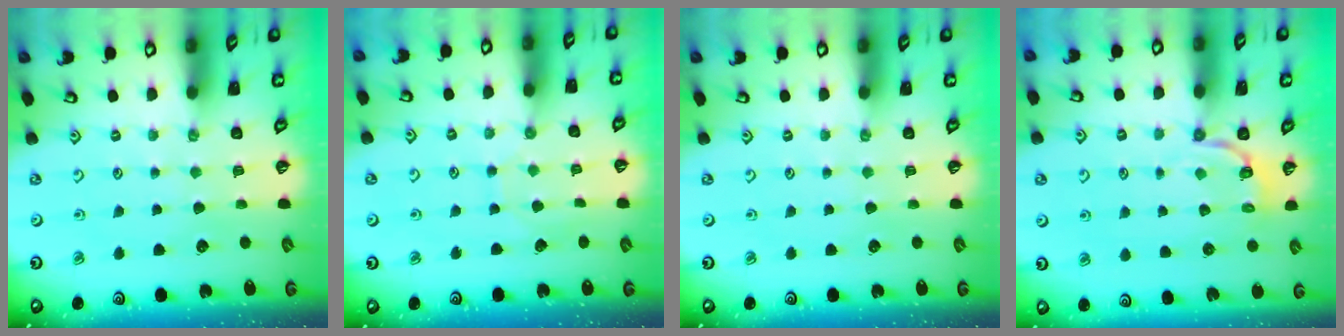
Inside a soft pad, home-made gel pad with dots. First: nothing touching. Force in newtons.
{"total": 5.7, "press": 5.7, "slide": 0.2}
{"total": 0.0}
{"total": 4.2, "press": 3.2, "slide": 2.7}